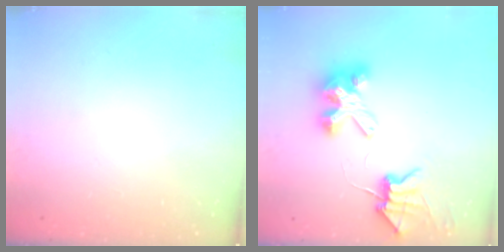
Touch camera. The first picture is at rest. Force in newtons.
{"total": 8.3, "press": 8.2, "slide": 0.7}